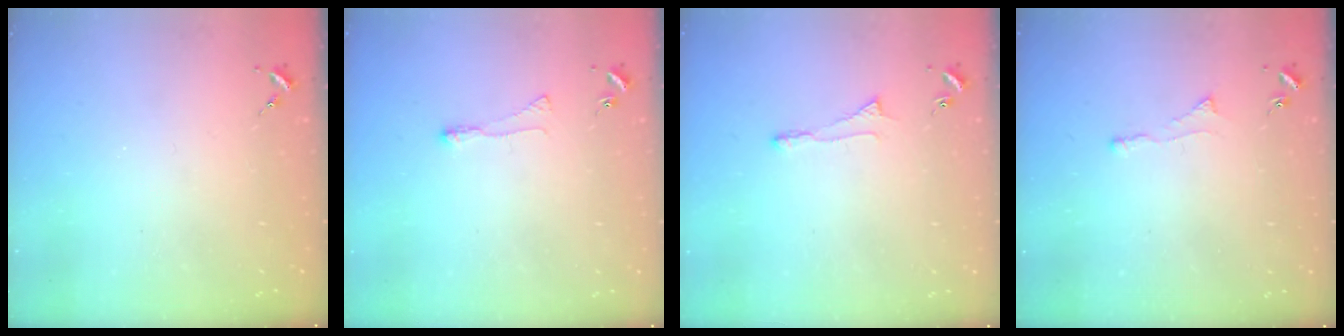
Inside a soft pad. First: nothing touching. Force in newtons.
{"total": 3.0, "press": 2.9, "slide": 0.6}
{"total": 3.4, "press": 3.3, "slide": 0.7}
{"total": 3.1, "press": 3.1, "slide": 0.6}